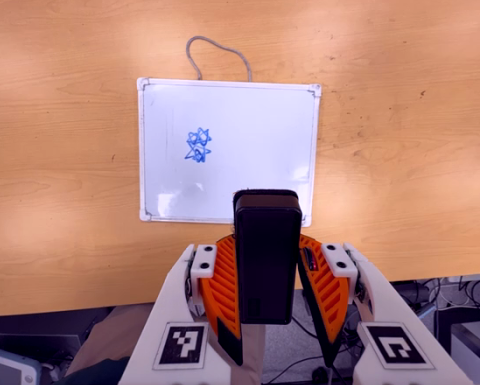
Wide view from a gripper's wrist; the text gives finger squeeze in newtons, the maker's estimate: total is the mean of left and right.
{"total": 5.6, "left": 4.4, "right": 6.9}